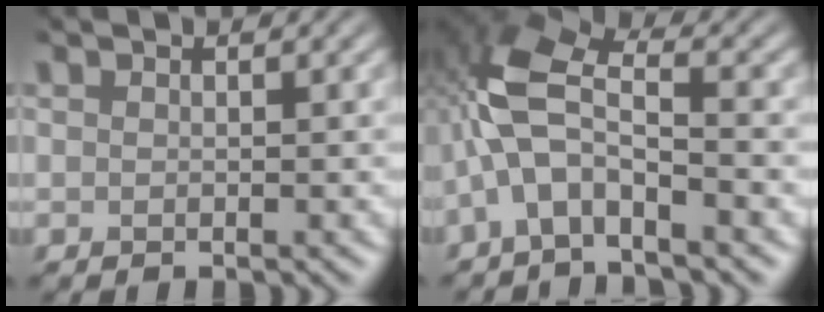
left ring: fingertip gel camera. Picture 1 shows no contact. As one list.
[{"total": 5.3, "force": [-2.1, 2.6, 4.1], "torque": [-0.091, 0.017, -0.052]}]